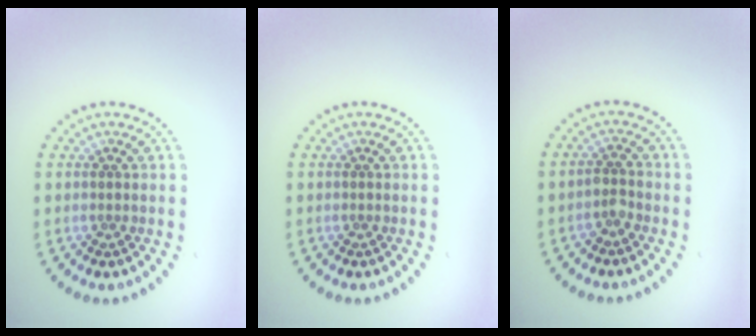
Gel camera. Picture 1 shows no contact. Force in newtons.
{"total": 0.0}
{"total": 1.3, "press": 1.1, "slide": 0.7}